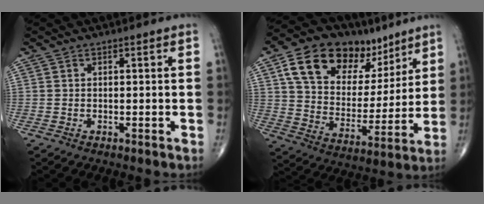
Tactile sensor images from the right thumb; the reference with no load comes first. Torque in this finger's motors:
{"motor_torque": [-0.35, 3.24, 1.05, 0.91, 0.12]}